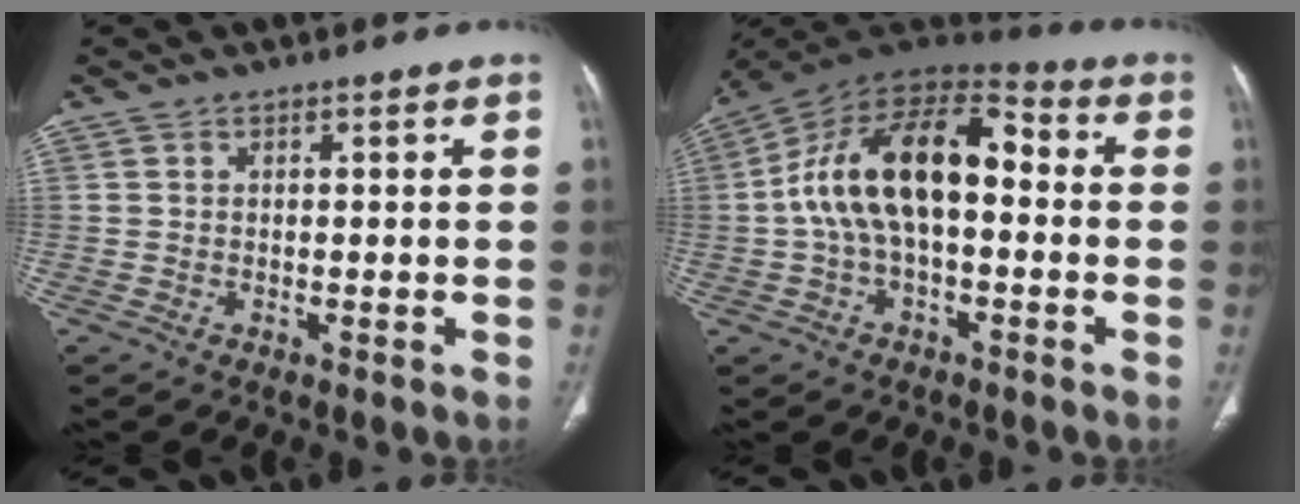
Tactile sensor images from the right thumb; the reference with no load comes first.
{"total": 18.2, "force": [0.1, 9.5, 15.5], "torque": [-0.267, 0.049, -0.008]}